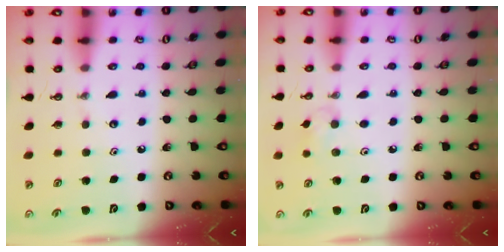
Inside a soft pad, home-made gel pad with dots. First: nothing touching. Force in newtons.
{"total": 6.3, "press": 6.2, "slide": 1.2}